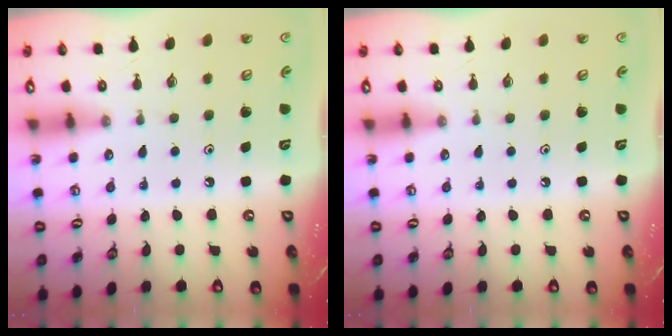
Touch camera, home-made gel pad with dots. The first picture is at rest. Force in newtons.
{"total": 0.0}